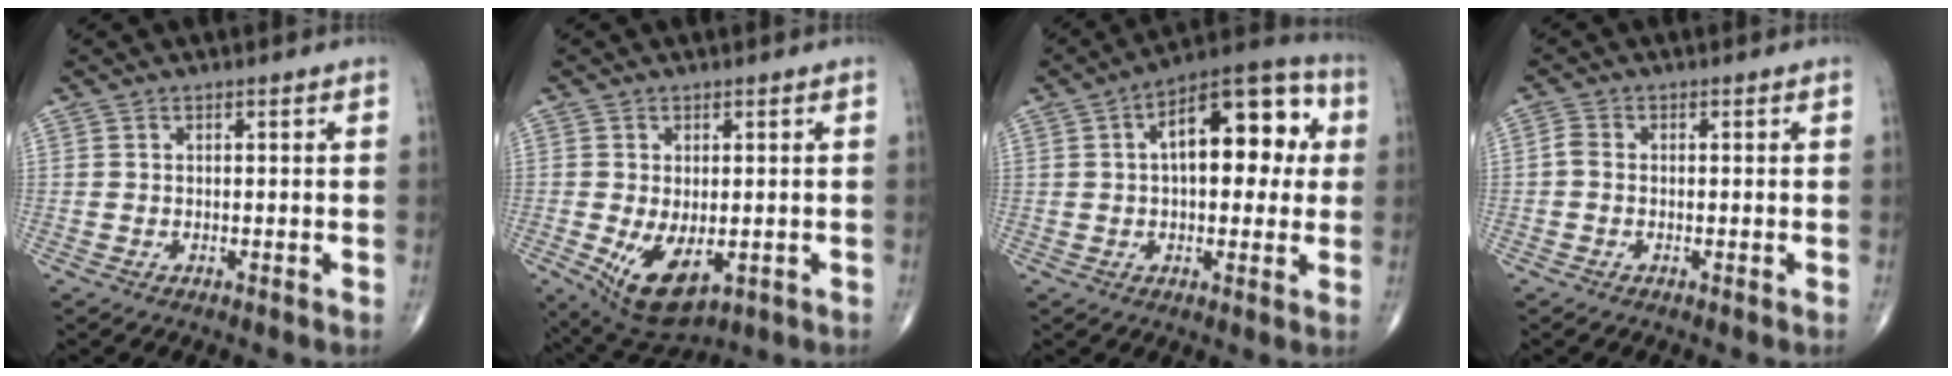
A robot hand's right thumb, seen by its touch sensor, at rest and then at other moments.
{"total": 9.3, "force": [-2.2, 5.0, 7.6], "torque": [-0.121, -0.014, -0.019]}
{"total": 17.1, "force": [3.4, 8.4, 14.5], "torque": [-0.172, 0.031, 0.039]}
{"total": 1.6, "force": [-0.3, 1.1, 1.1], "torque": [-0.020, 0.002, -0.012]}